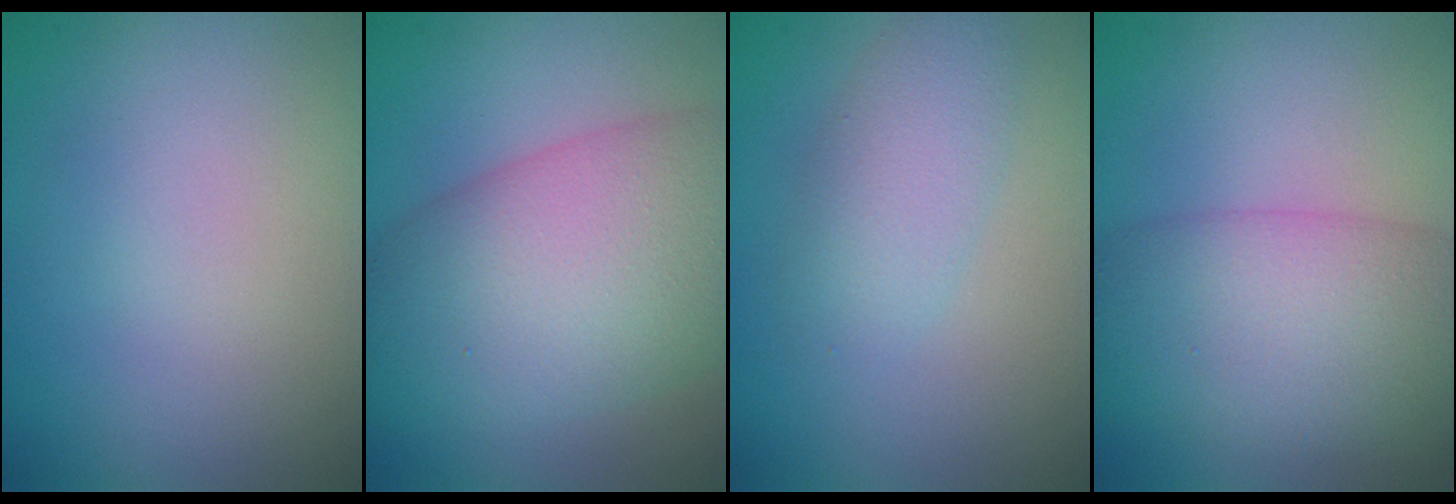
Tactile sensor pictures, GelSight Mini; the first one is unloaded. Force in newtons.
{"total": 11.0, "press": 11.0, "slide": 0.2}
{"total": 2.9, "press": 2.9, "slide": 0.1}
{"total": 8.2, "press": 8.2, "slide": 0.3}